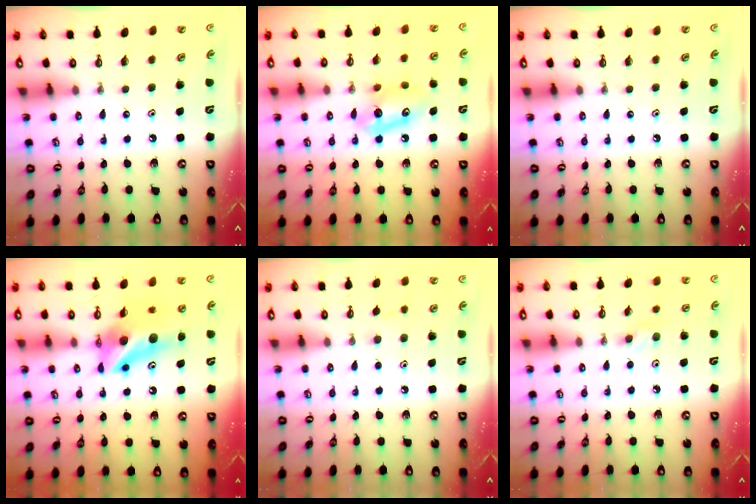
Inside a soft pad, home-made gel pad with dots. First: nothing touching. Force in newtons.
{"total": 7.7, "press": 7.5, "slide": 1.3}
{"total": 0.0}
{"total": 10.9, "press": 10.8, "slide": 1.2}
{"total": 4.8, "press": 4.6, "slide": 1.4}
{"total": 4.4, "press": 4.3, "slide": 0.6}